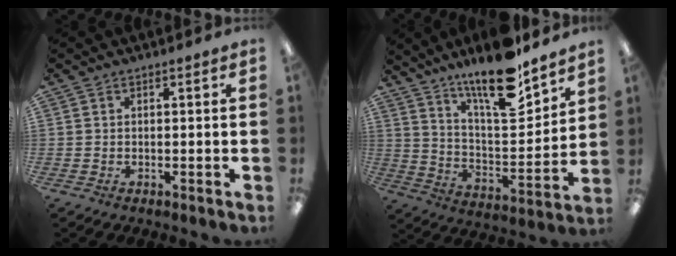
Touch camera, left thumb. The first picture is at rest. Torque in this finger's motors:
{"motor_torque": [2.53, 1.37, 1.42, -1.35, 0.09]}